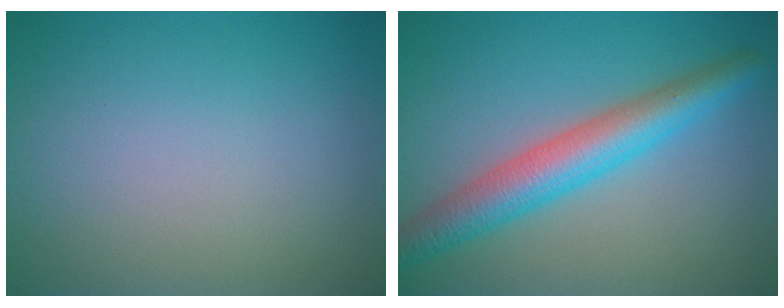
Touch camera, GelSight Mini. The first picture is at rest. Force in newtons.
{"total": 5.7, "press": 5.7, "slide": 0.1}